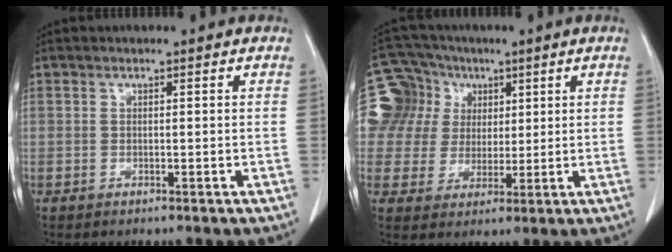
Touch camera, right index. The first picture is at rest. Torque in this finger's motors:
{"motor_torque": [0.21, 0.16, -0.01, -0.04]}